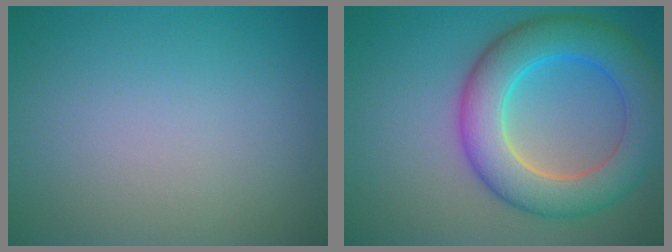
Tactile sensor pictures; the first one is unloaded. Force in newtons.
{"total": 8.2, "press": 8.1, "slide": 0.1}